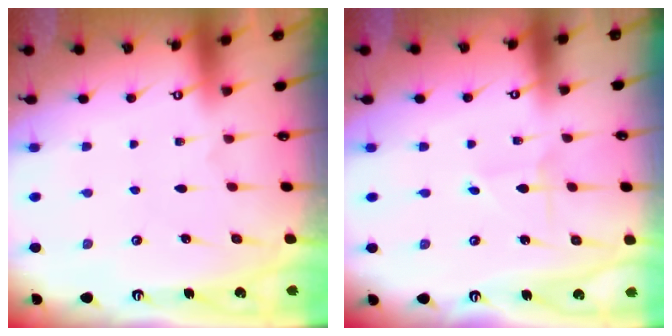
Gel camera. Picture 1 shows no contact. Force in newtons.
{"total": 1.7, "press": 1.7, "slide": 0.1}